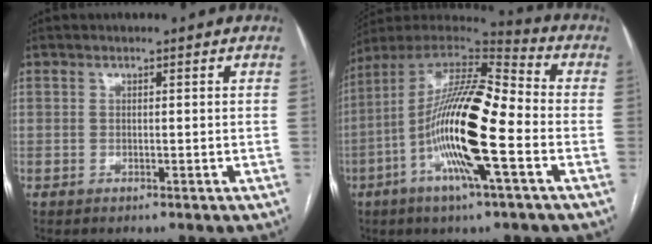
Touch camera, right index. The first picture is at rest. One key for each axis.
{"total": 19.4, "fx": -4.9, "fy": 2.5, "fz": 18.6, "tx": -0.359, "ty": -0.002, "tz": -0.091}